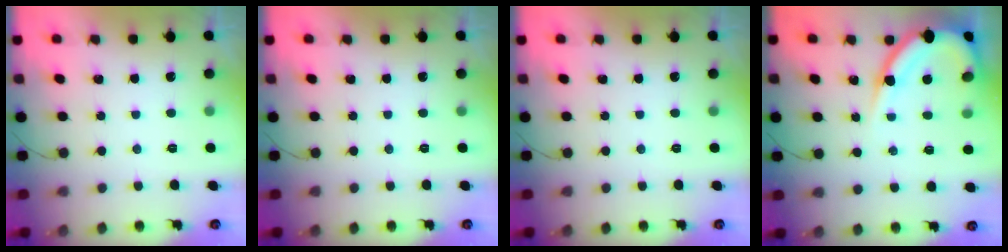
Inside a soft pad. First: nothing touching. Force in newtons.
{"total": 0.0}
{"total": 0.0}
{"total": 10.7, "press": 10.7, "slide": 0.5}